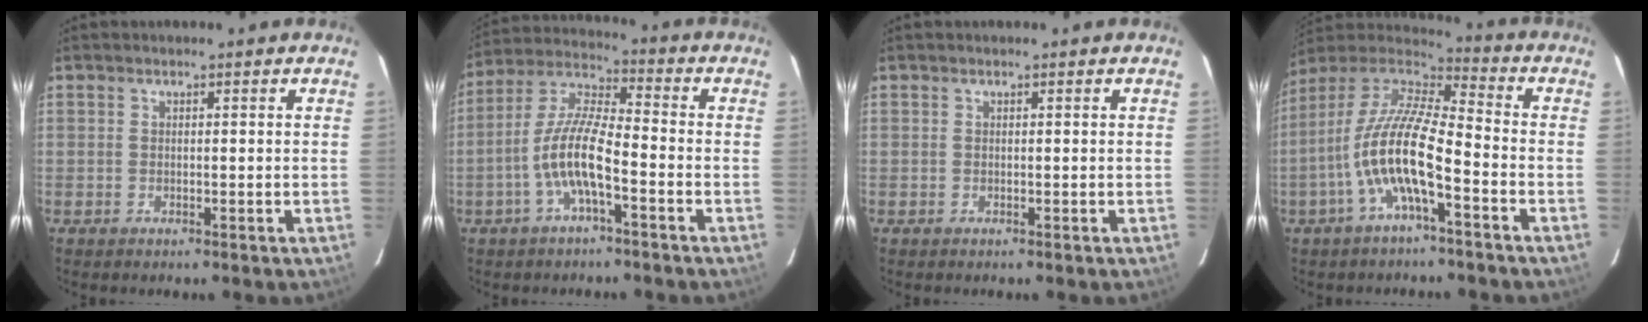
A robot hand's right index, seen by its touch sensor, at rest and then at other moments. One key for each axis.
{"total": 10.2, "fx": -3.9, "fy": 2.2, "fz": 9.2, "tx": -0.198, "ty": 0.007, "tz": -0.077}
{"total": 0.0}
{"total": 14.5, "fx": -5.1, "fy": 3.3, "fz": 13.2, "tx": -0.257, "ty": 0.000, "tz": -0.105}